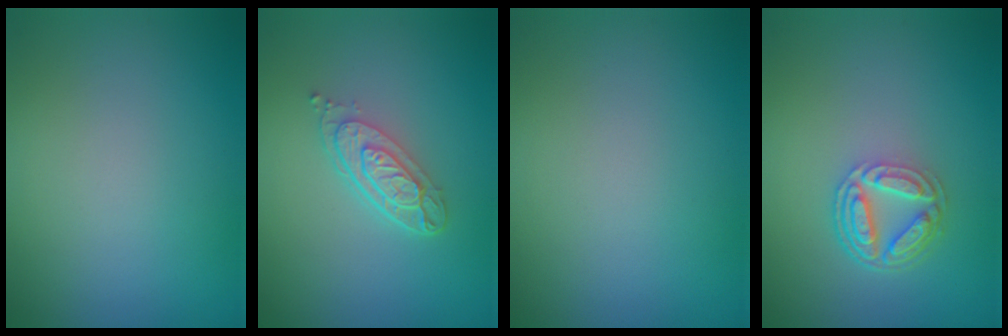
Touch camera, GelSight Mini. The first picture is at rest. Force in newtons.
{"total": 3.6, "press": 2.8, "slide": 2.3}
{"total": 0.0}
{"total": 4.3, "press": 3.2, "slide": 2.8}